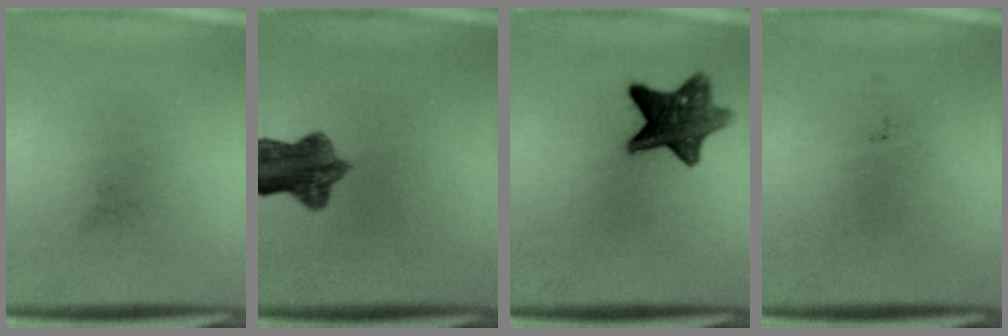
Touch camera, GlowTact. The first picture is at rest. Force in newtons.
{"total": 7.6}
{"total": 9.1}
{"total": 0.0}